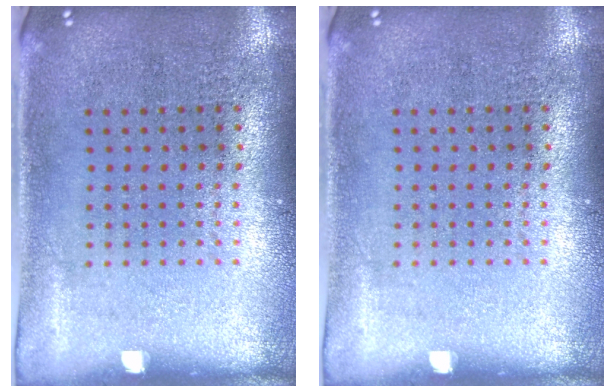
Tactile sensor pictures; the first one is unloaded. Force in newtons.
{"total": 0.0}